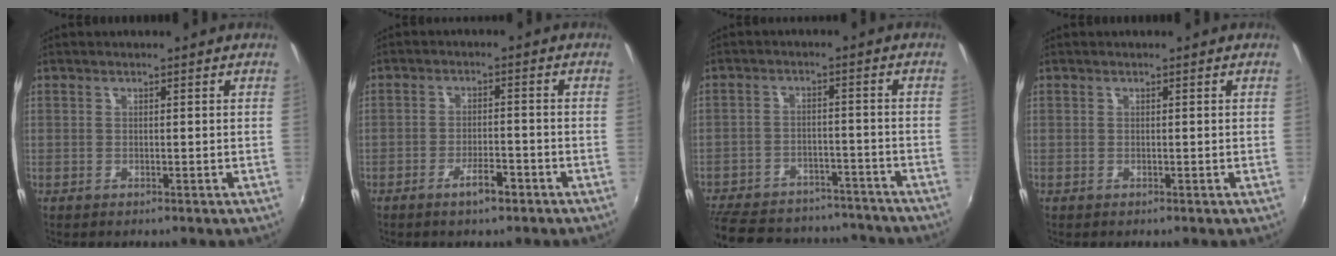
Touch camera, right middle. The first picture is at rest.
{"total": 4.1, "force": [-2.8, 1.1, 2.7], "torque": [-0.057, -0.003, -0.045]}
{"total": 24.6, "force": [-20.5, 10.2, 9.0], "torque": [-0.217, 0.022, -0.269]}
{"total": 0.0}